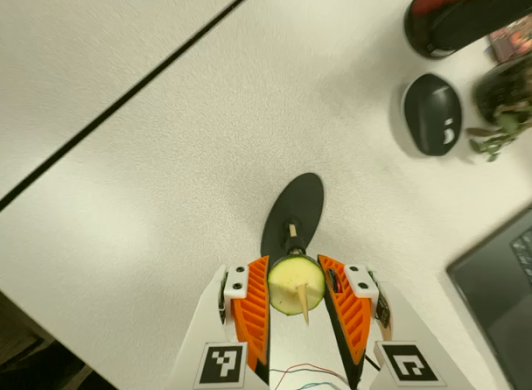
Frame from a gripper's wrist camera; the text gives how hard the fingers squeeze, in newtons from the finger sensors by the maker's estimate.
{"total": 12.4, "left": 12.8, "right": 12.0}